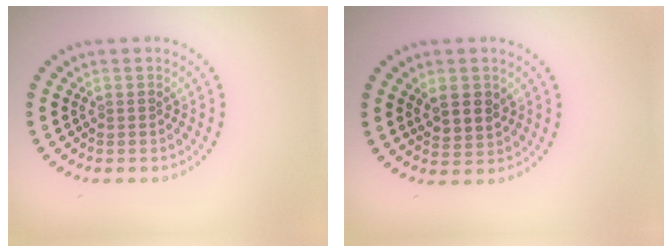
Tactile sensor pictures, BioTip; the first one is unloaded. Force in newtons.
{"total": 2.7, "press": 2.6, "slide": 1.0}